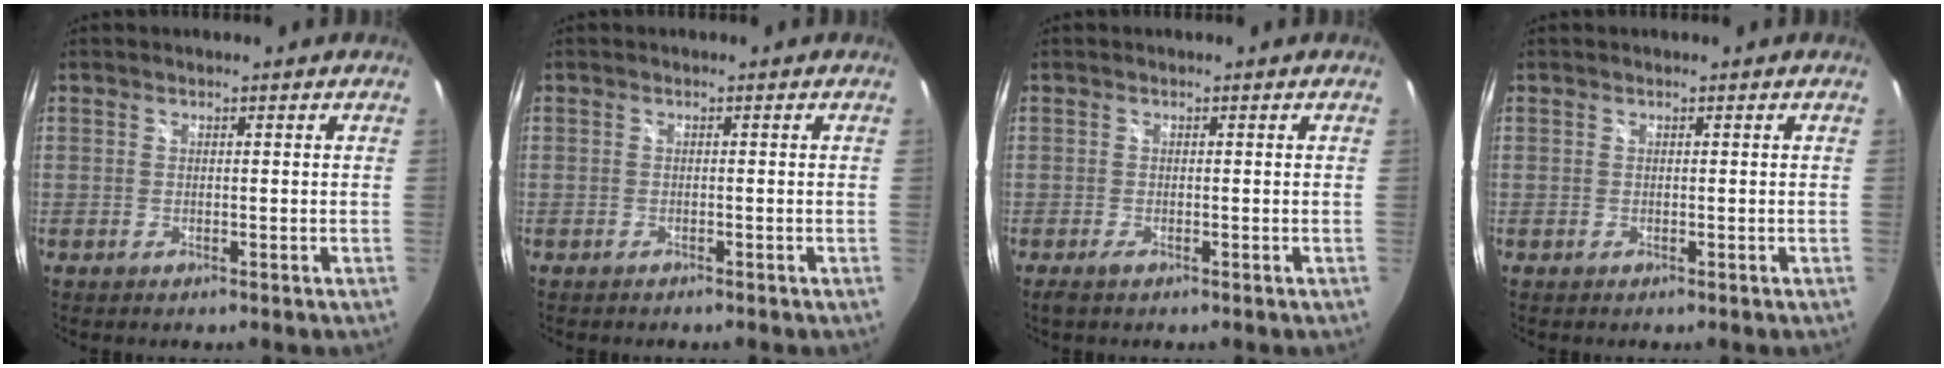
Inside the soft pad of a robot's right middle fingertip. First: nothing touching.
{"total": 0.8, "force": [-0.7, 0.2, 0.2], "torque": [-0.005, -0.005, -0.013]}
{"total": 1.2, "force": [-0.8, 0.1, 0.9], "torque": [-0.018, -0.004, -0.015]}
{"total": 0.0}